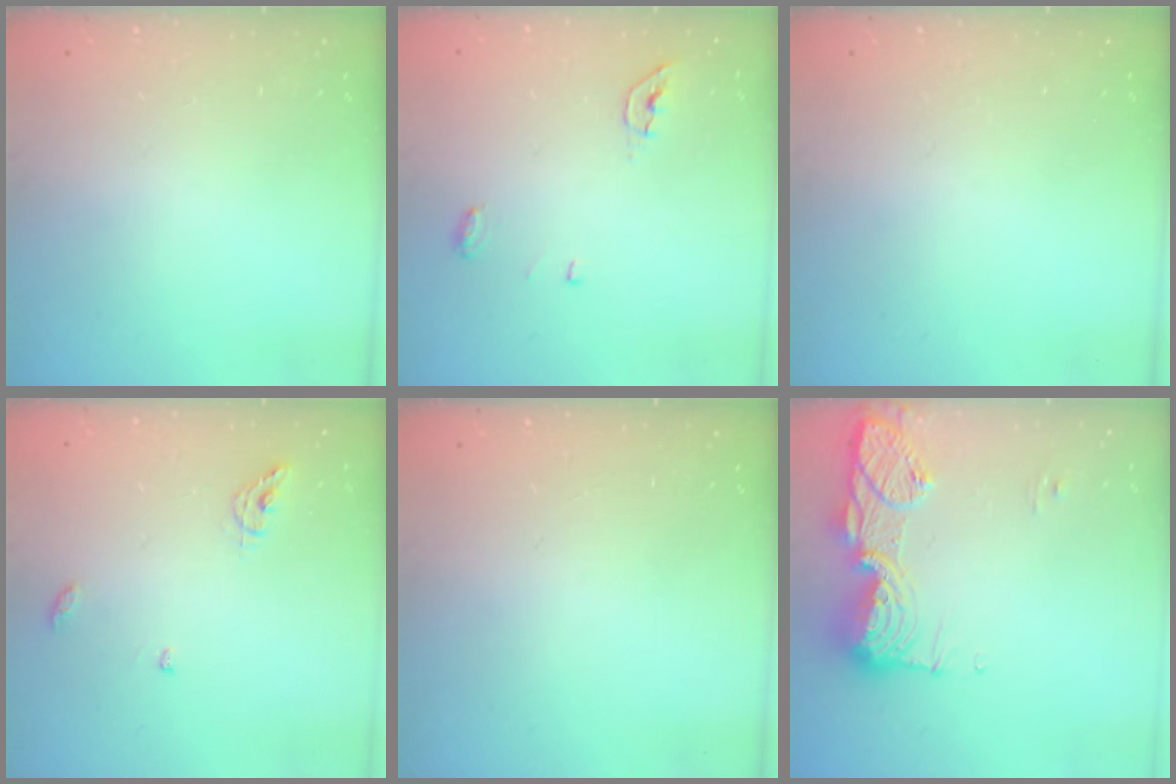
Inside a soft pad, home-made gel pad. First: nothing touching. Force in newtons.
{"total": 4.3, "press": 4.2, "slide": 1.0}
{"total": 0.0}
{"total": 6.4, "press": 6.4, "slide": 0.1}
{"total": 0.0}
{"total": 14.7, "press": 14.7, "slide": 1.4}